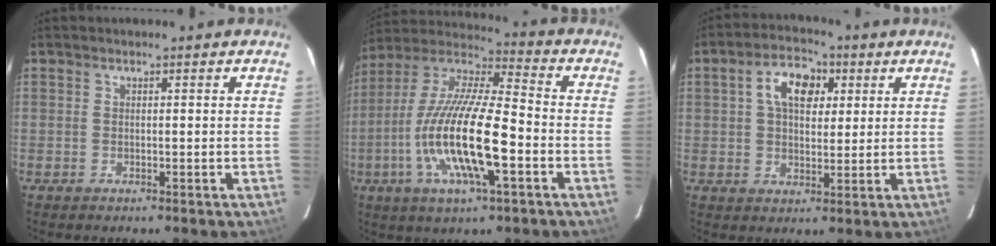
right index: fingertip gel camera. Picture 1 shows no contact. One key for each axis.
{"total": 19.6, "fx": -5.7, "fy": 4.4, "fz": 18.2, "tx": -0.356, "ty": -0.015, "tz": -0.116}
{"total": 8.6, "fx": 2.8, "fy": 5.2, "fz": 6.2, "tx": -0.108, "ty": 0.029, "tz": 0.046}